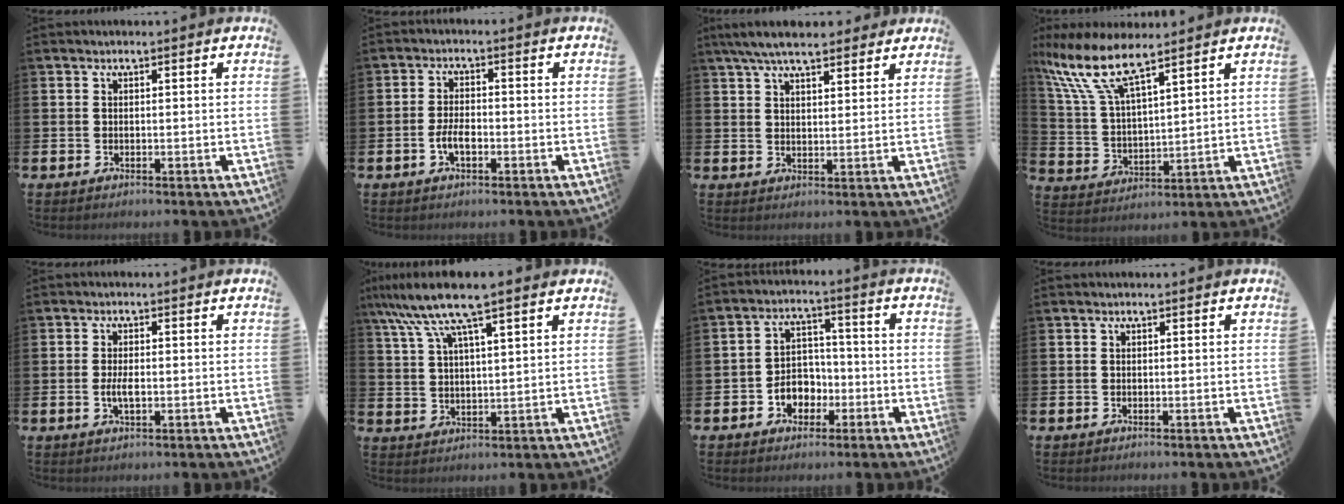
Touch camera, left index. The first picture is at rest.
{"total": 3.2, "force": [-1.0, 1.5, 2.6], "torque": [-0.048, 0.005, -0.018]}
{"total": 6.4, "force": [5.7, 1.5, 2.5], "torque": [-0.063, -0.012, 0.106]}
{"total": 9.9, "force": [8.0, 2.5, 5.3], "torque": [-0.141, -0.027, 0.142]}
{"total": 2.7, "force": [-0.4, 1.2, 2.4], "torque": [-0.036, -0.002, -0.009]}
{"total": 9.4, "force": [7.2, 1.2, 6.0], "torque": [-0.141, -0.014, 0.131]}
{"total": 4.4, "force": [-1.7, 3.8, 1.5], "torque": [-0.030, 0.003, -0.040]}
{"total": 0.0}